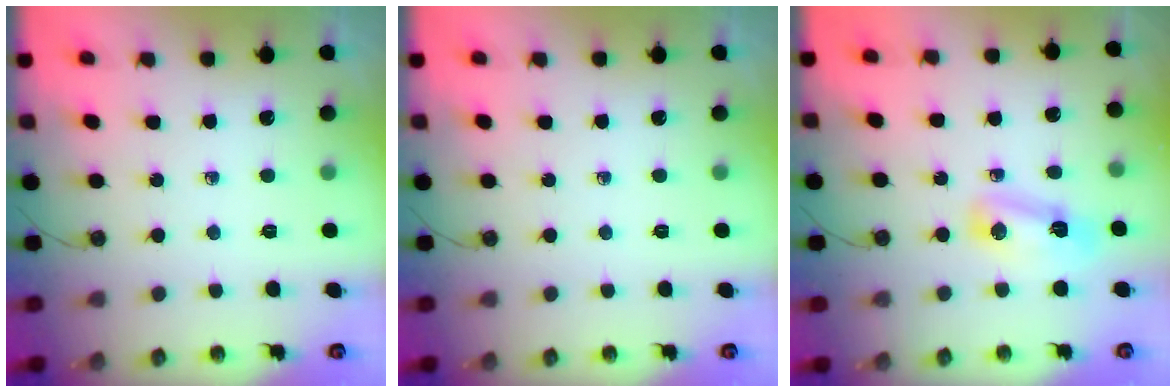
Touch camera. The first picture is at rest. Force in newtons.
{"total": 0.0}
{"total": 5.9, "press": 5.8, "slide": 0.9}